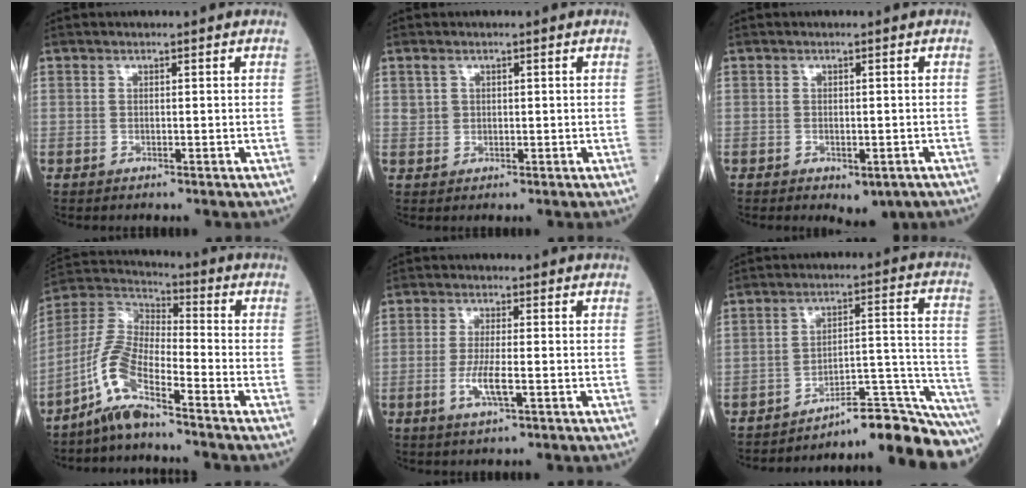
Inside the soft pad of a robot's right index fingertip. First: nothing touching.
{"total": 1.5, "force": [0.9, 1.1, 0.5], "torque": [-0.012, 0.008, 0.021]}
{"total": 3.6, "force": [-2.2, 1.8, 2.2], "torque": [-0.021, -0.004, -0.019]}
{"total": 9.5, "force": [-6.4, 1.7, 6.9], "torque": [-0.165, 0.001, -0.132]}
{"total": 4.5, "force": [-1.3, 0.5, 4.3], "torque": [-0.090, -0.007, -0.022]}
{"total": 16.3, "force": [-15.4, -1.7, 4.9], "torque": [-0.024, 0.044, -0.212]}